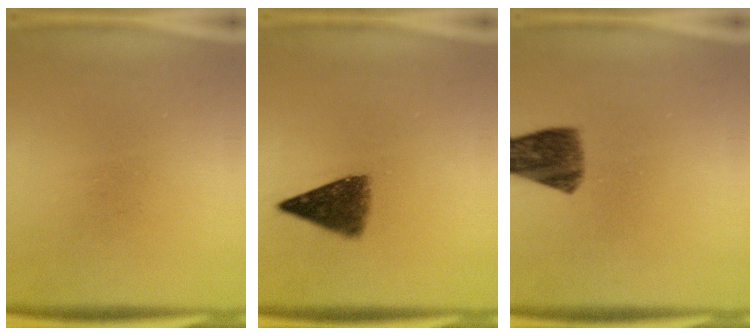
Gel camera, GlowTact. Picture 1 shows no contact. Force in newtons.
{"total": 7.0}
{"total": 8.1}